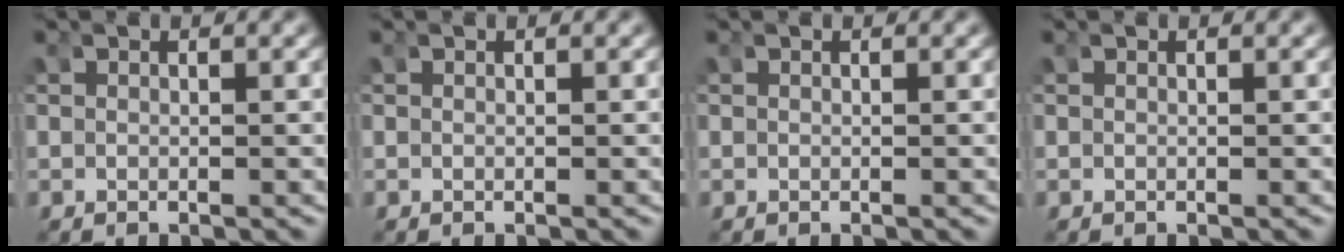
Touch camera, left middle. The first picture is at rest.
{"total": 0.0}
{"total": 0.0}
{"total": 0.0}